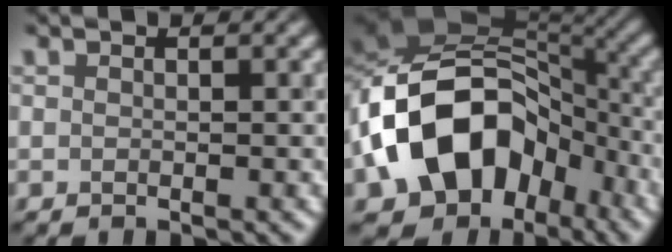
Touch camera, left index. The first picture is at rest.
{"total": 16.2, "force": [-5.0, 11.8, 9.9], "torque": [-0.172, 0.002, -0.096]}